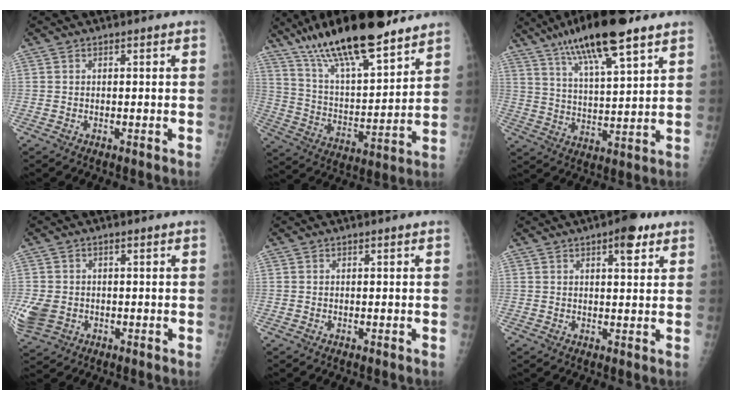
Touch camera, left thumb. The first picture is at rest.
{"total": 23.8, "force": [17.2, 6.5, 15.1], "torque": [-0.235, -0.057, 0.296]}
{"total": 17.2, "force": [10.8, 3.9, 12.7], "torque": [-0.208, -0.032, 0.189]}
{"total": 7.4, "force": [-1.5, 6.0, 4.1], "torque": [-0.103, -0.003, -0.018]}
{"total": 0.0}
{"total": 5.5, "force": [3.1, 2.0, 4.1], "torque": [-0.044, -0.010, 0.036]}